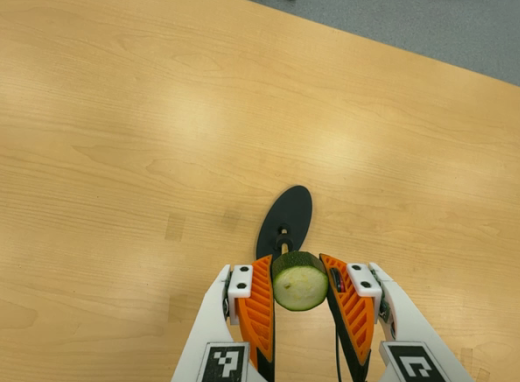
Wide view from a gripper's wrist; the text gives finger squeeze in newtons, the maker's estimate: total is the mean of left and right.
{"total": 10.4, "left": 9.5, "right": 11.2}